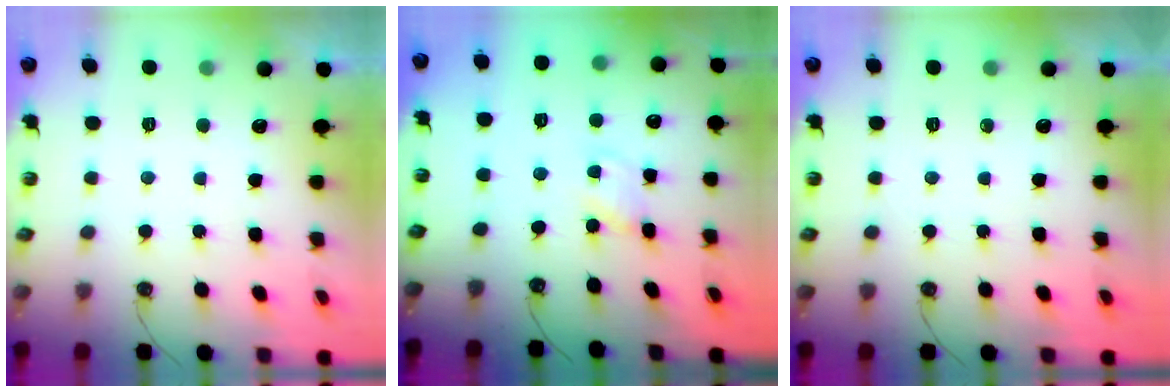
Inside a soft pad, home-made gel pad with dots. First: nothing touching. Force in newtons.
{"total": 1.6, "press": 1.6, "slide": 0.2}
{"total": 0.0}